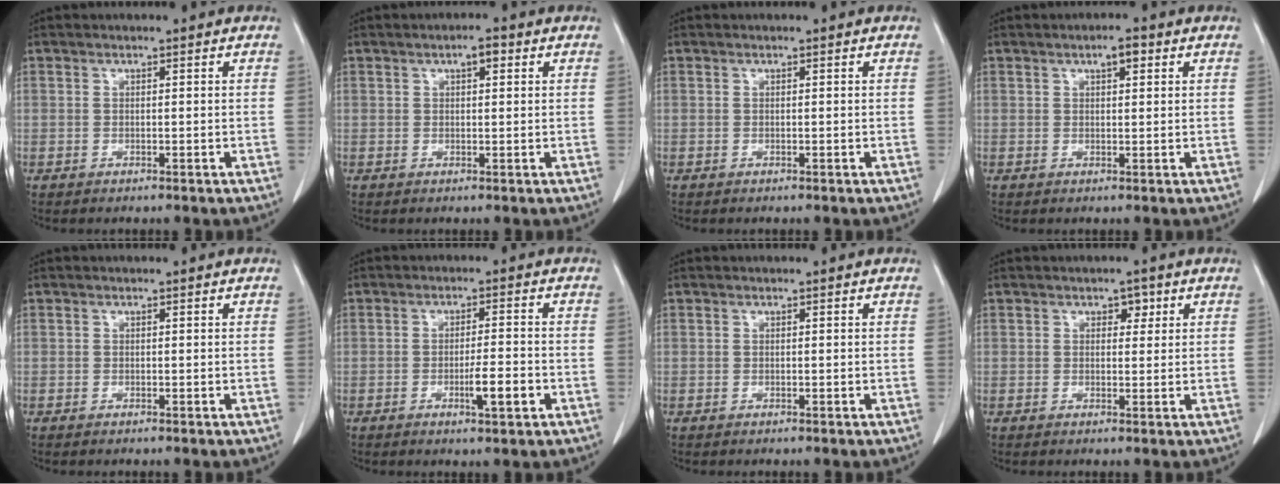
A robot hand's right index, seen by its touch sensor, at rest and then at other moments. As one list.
[{"total": 2.7, "force": [1.2, 1.1, 2.2], "torque": [-0.038, 0.008, 0.020]}, {"total": 0.0}, {"total": 3.0, "force": [1.5, 1.2, 2.3], "torque": [-0.039, 0.005, 0.024]}, {"total": 0.0}, {"total": 5.3, "force": [-1.9, 0.8, 4.9], "torque": [-0.080, -0.002, -0.026]}, {"total": 0.0}, {"total": 2.6, "force": [1.1, 1.7, 1.6], "torque": [-0.030, 0.012, 0.020]}]